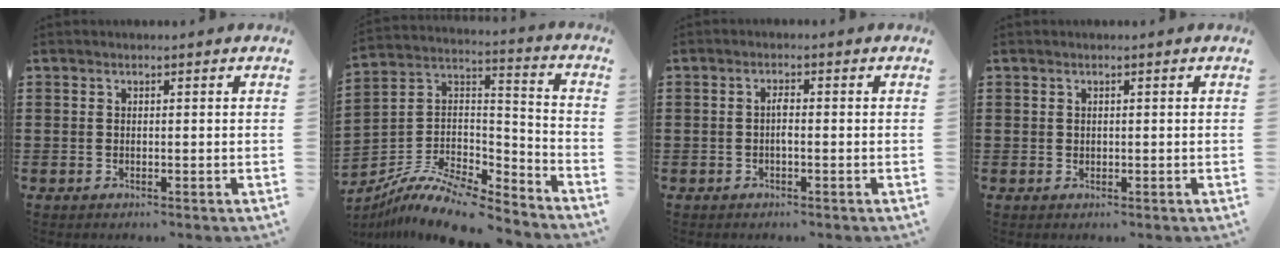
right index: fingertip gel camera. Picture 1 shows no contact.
{"total": 10.4, "force": [-8.9, 2.6, 4.8], "torque": [-0.095, 0.017, -0.178]}
{"total": 1.6, "force": [-0.4, 0.3, 1.5], "torque": [-0.031, 0.001, -0.007]}
{"total": 0.5, "force": [0.2, 0.5, 0.1], "torque": [-0.004, 0.002, 0.005]}